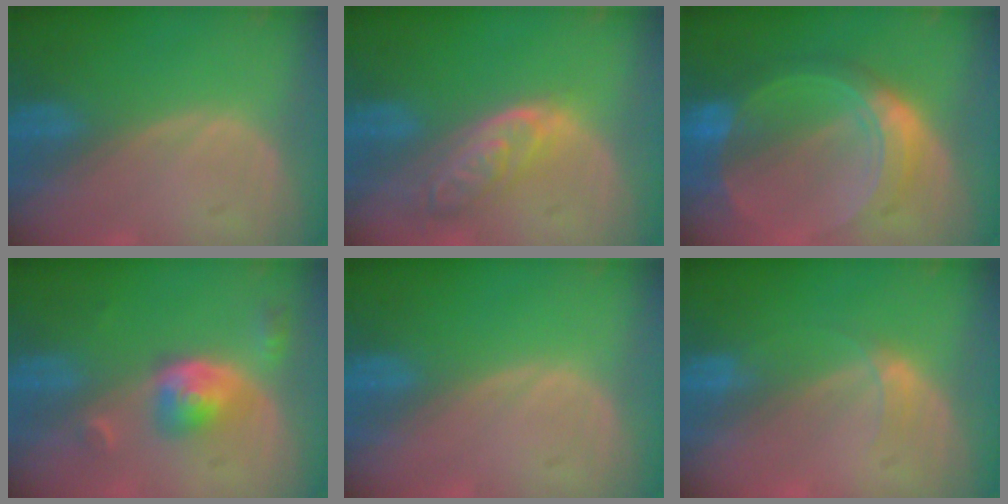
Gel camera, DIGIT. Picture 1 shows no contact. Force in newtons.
{"total": 6.5, "press": 5.9, "slide": 2.7}
{"total": 8.3, "press": 8.3, "slide": 0.7}
{"total": 5.2, "press": 4.8, "slide": 2.1}
{"total": 0.0}
{"total": 1.7, "press": 1.7, "slide": 0.2}